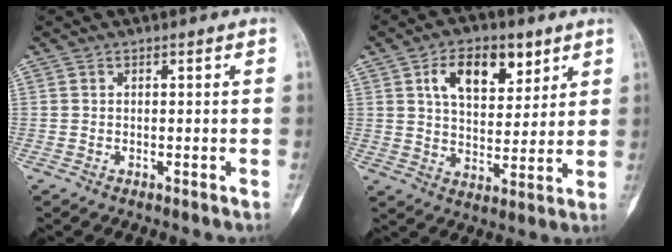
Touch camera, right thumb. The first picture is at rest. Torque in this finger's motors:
{"motor_torque": [-0.83, 0.99, 0.33, -0.04, 0.13]}